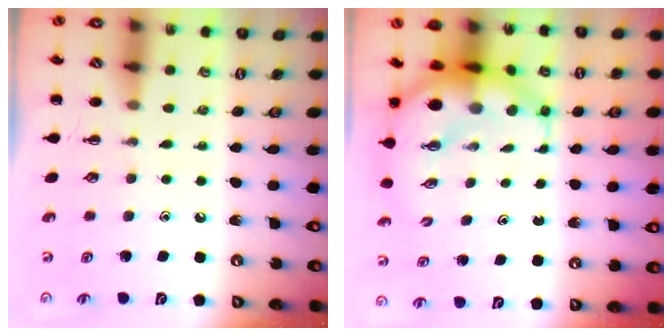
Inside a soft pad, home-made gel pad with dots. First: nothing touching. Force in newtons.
{"total": 9.3, "press": 9.0, "slide": 2.3}